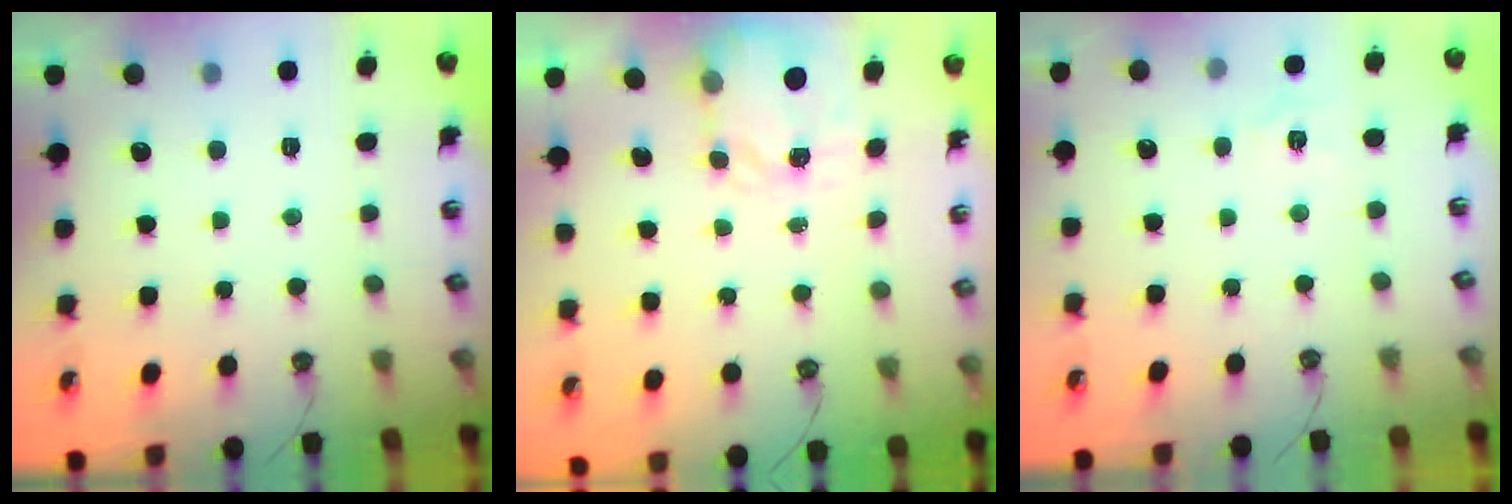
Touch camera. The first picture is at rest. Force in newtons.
{"total": 3.6, "press": 3.6, "slide": 0.6}
{"total": 4.9, "press": 4.9, "slide": 0.5}